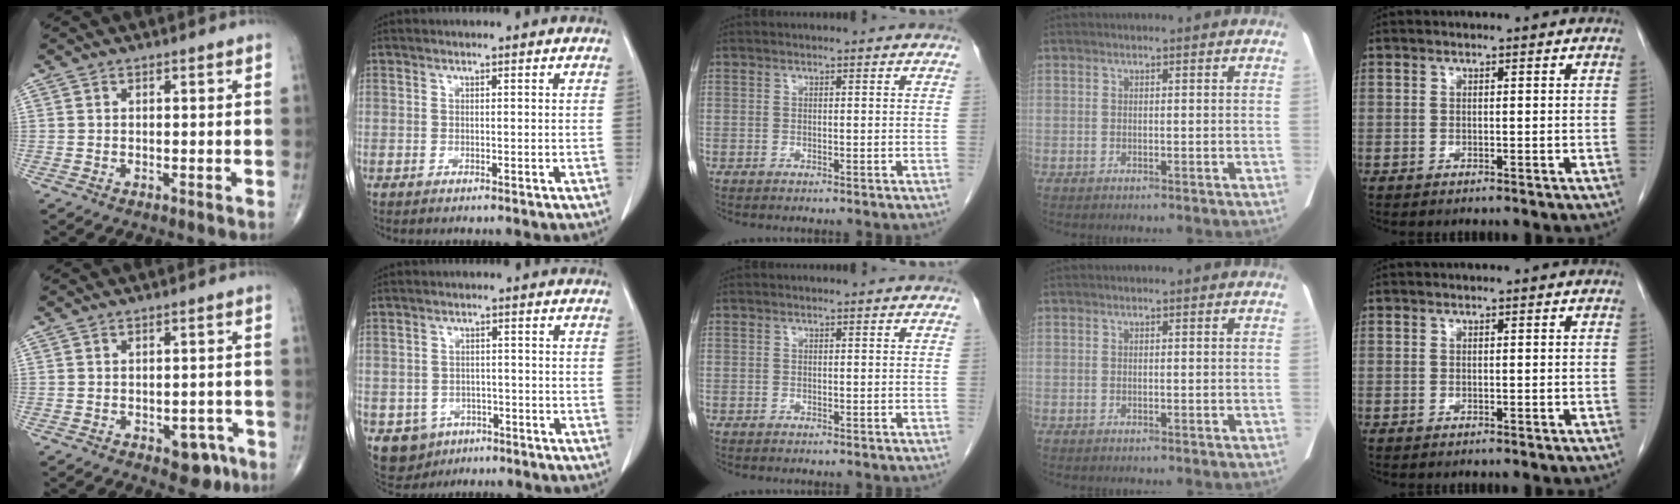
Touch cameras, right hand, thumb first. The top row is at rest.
{"thumb": {"total": 5.1, "force": [-2.6, 3.1, 3.2], "torque": [-0.016, 0.018, -0.029]}, "index": {"total": 5.5, "force": [-2.6, 4.8, 1.0], "torque": [-0.016, 0.007, -0.030]}}